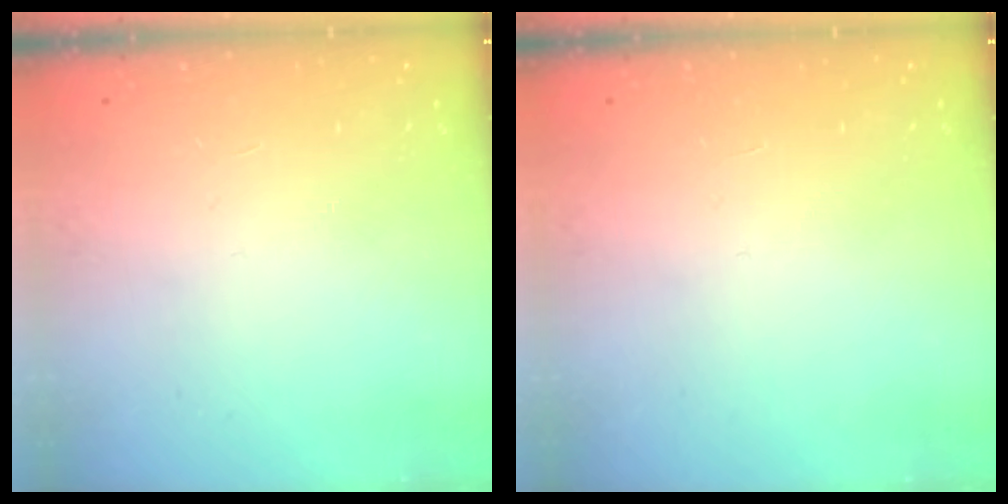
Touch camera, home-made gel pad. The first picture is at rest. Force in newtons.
{"total": 0.0}